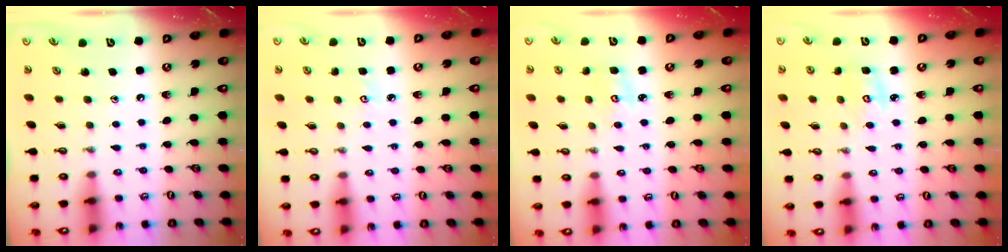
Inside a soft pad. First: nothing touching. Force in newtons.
{"total": 2.8, "press": 2.8, "slide": 0.3}
{"total": 4.0, "press": 4.0, "slide": 0.3}
{"total": 3.9, "press": 3.8, "slide": 0.2}